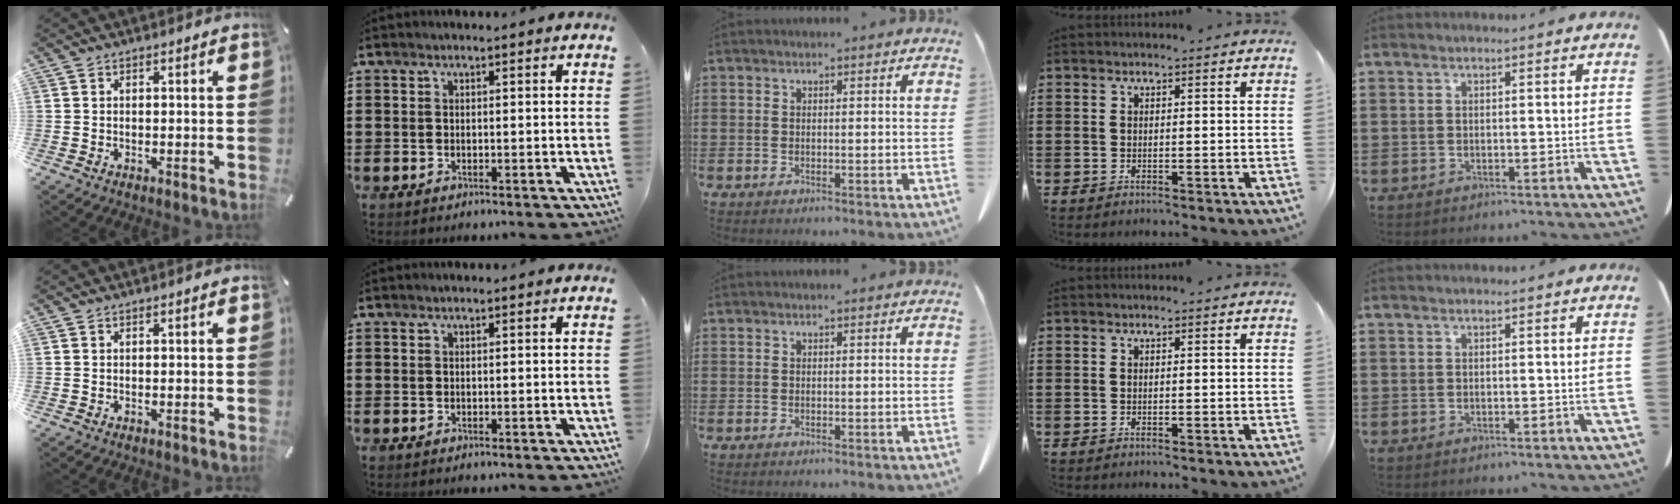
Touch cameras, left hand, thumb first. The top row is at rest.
{}